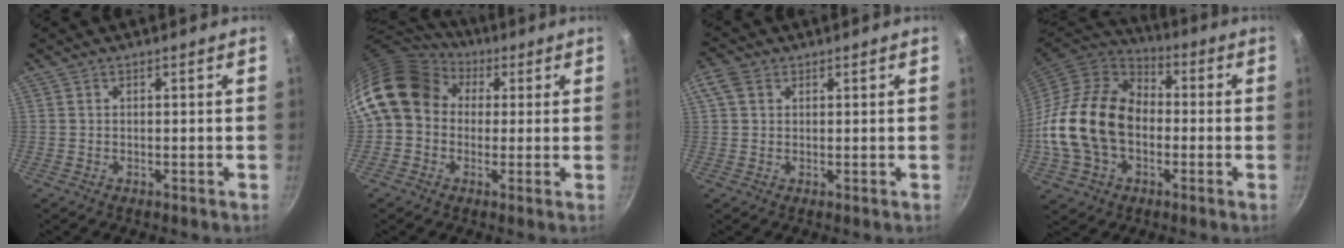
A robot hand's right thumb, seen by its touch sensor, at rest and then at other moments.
{"total": 14.3, "force": [3.1, 11.8, 7.5], "torque": [-0.114, 0.028, 0.037]}
{"total": 4.0, "force": [1.4, 3.0, 2.2], "torque": [-0.043, 0.007, 0.023]}
{"total": 20.9, "force": [-2.4, 15.0, 14.3], "torque": [-0.247, 0.038, -0.050]}